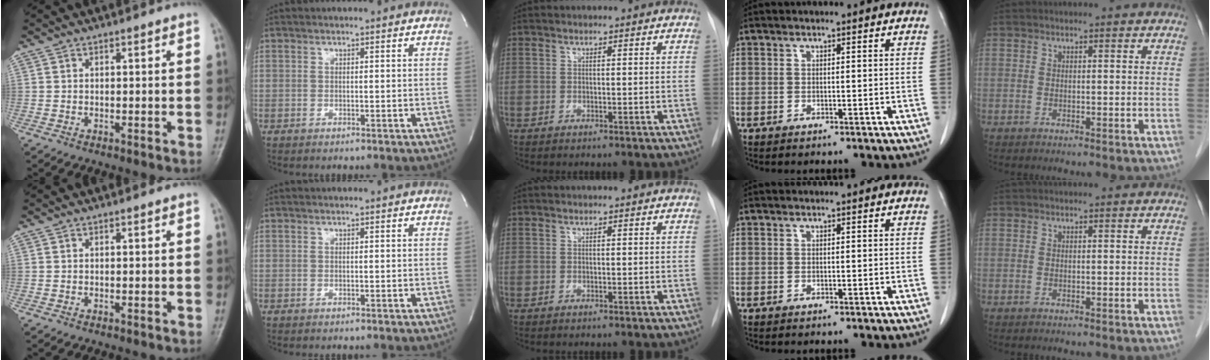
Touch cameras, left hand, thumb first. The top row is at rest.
{}